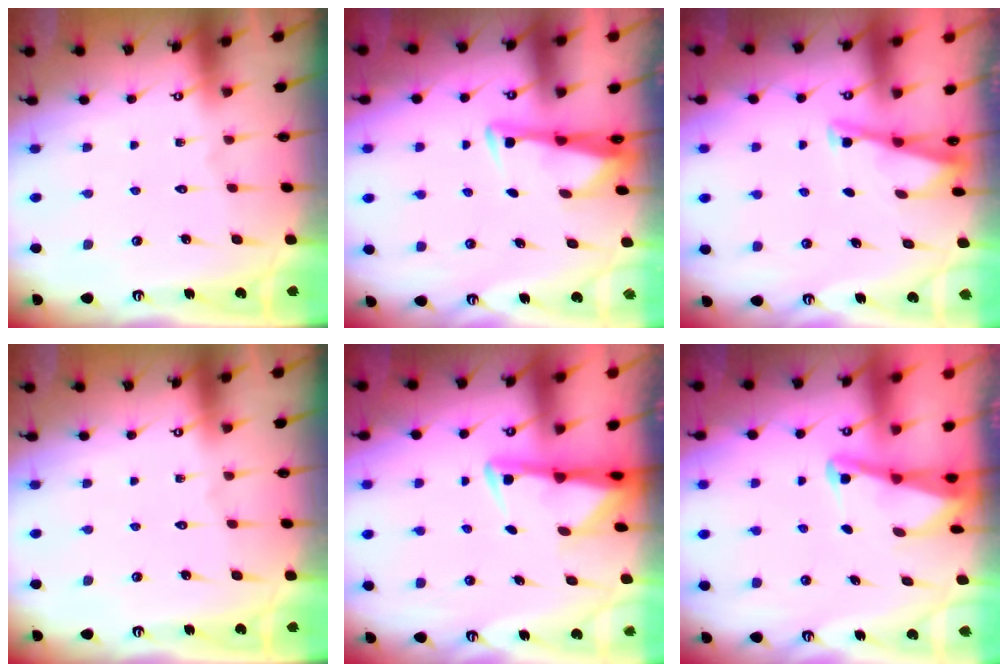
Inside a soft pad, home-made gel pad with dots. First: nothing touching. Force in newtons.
{"total": 3.3, "press": 3.3, "slide": 0.4}
{"total": 3.1, "press": 3.1, "slide": 0.3}
{"total": 0.0}
{"total": 3.0, "press": 2.9, "slide": 0.7}
{"total": 2.2, "press": 2.2, "slide": 0.3}